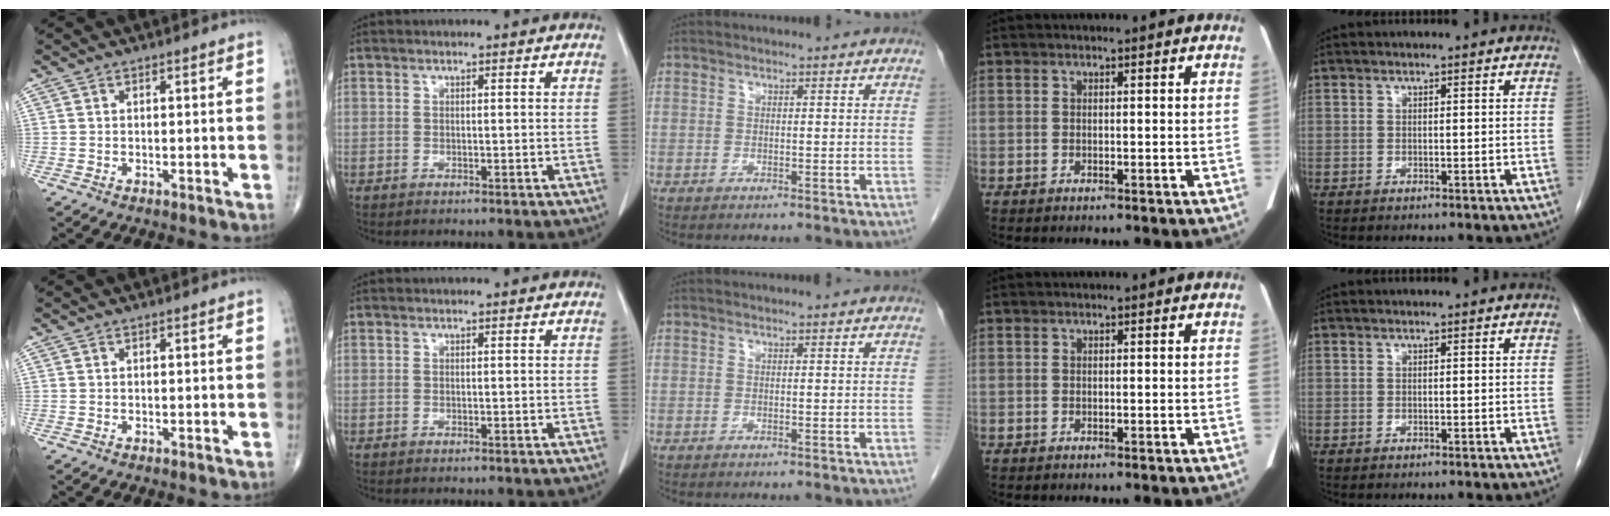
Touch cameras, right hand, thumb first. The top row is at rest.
{}